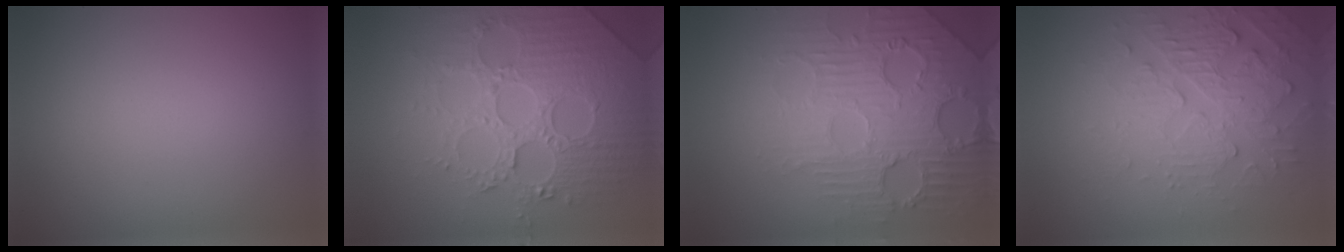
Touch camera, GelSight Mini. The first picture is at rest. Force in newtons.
{"total": 6.3, "press": 5.6, "slide": 3.0}
{"total": 6.9, "press": 5.2, "slide": 4.5}
{"total": 3.9, "press": 3.5, "slide": 1.8}